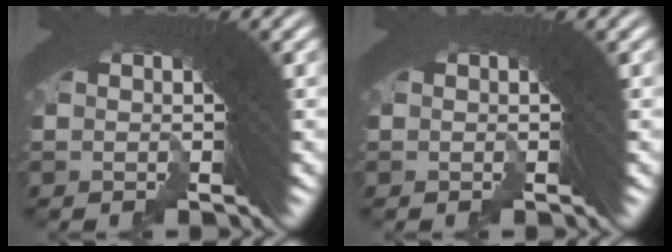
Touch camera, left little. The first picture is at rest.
{"total": 0.0}